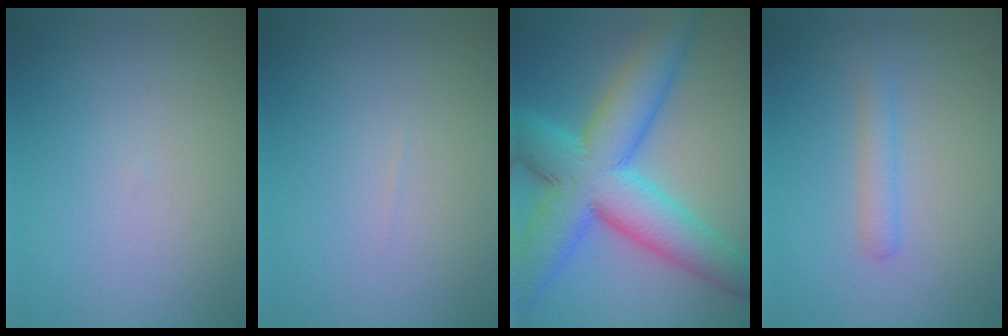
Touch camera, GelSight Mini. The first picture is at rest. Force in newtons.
{"total": 0.0}
{"total": 11.4, "press": 11.4, "slide": 0.1}
{"total": 1.7, "press": 1.7, "slide": 0.1}